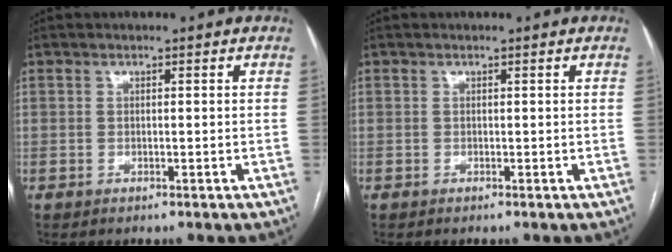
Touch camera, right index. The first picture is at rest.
{"total": 0.0}